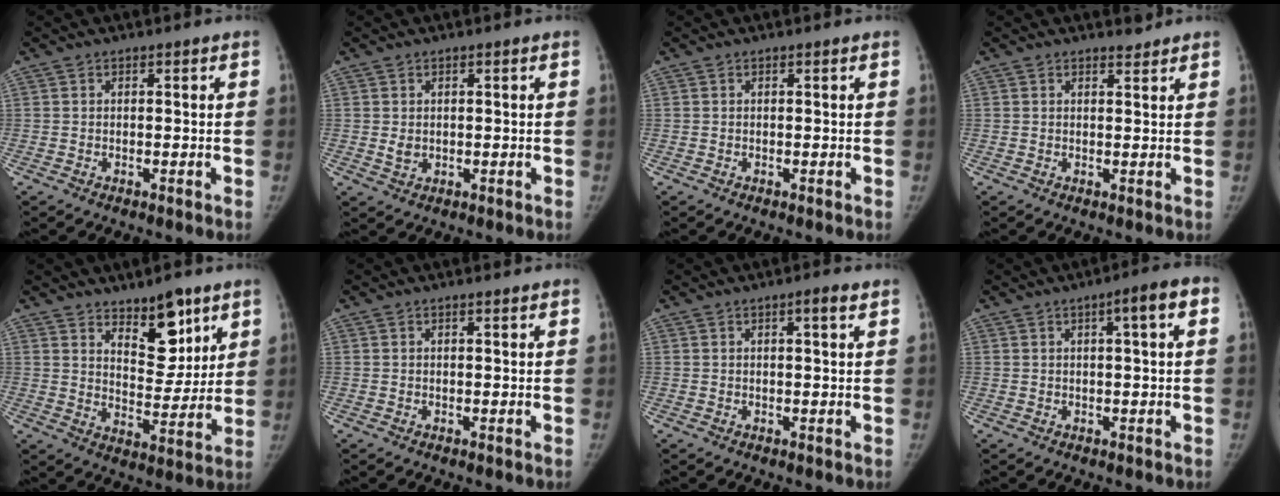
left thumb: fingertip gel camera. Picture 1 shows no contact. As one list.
[{"total": 2.0, "force": [0.1, 1.6, 1.2], "torque": [-0.015, -0.002, 0.008]}, {"total": 0.0}, {"total": 1.5, "force": [1.5, 0.4, 0.2], "torque": [0.002, -0.014, 0.021]}, {"total": 11.1, "force": [7.1, 5.3, 6.6], "torque": [-0.060, -0.054, 0.118]}, {"total": 0.7, "force": [0.6, 0.0, 0.5], "torque": [-0.009, -0.001, 0.010]}, {"total": 2.1, "force": [1.1, 0.2, 1.8], "torque": [-0.031, -0.004, 0.016]}, {"total": 5.0, "force": [1.5, 0.5, 4.8], "torque": [-0.070, 0.011, 0.018]}]